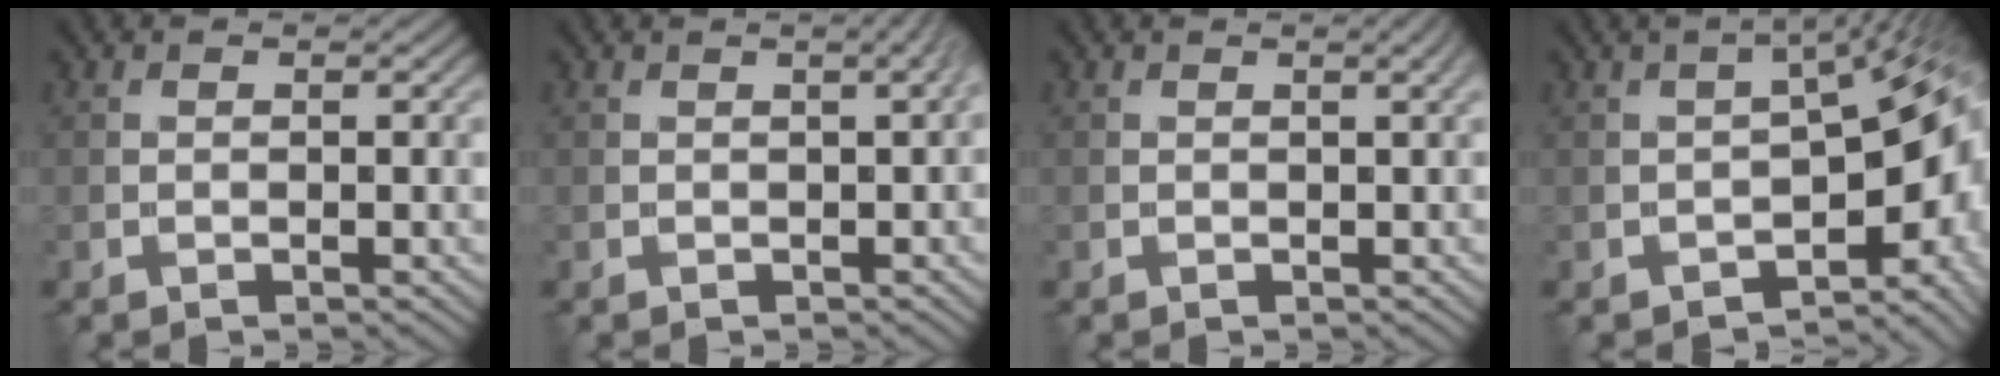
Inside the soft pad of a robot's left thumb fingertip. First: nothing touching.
{"total": 2.5, "force": [0.4, 0.7, 2.3], "torque": [-0.013, 0.012, 0.002]}
{"total": 1.5, "force": [0.5, 0.5, 1.3], "torque": [-0.002, 0.007, 0.001]}
{"total": 10.7, "force": [-3.4, 3.9, 9.3], "torque": [-0.127, -0.020, -0.035]}